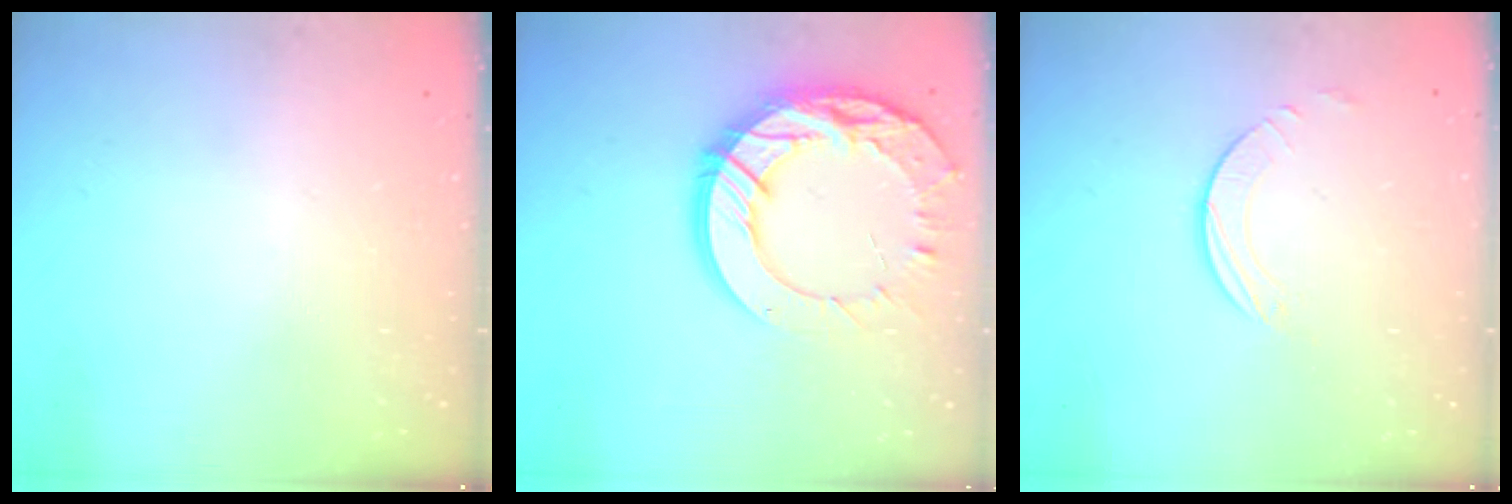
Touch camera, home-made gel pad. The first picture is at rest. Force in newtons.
{"total": 20.2, "press": 20.2, "slide": 1.8}
{"total": 1.7, "press": 1.7, "slide": 0.2}